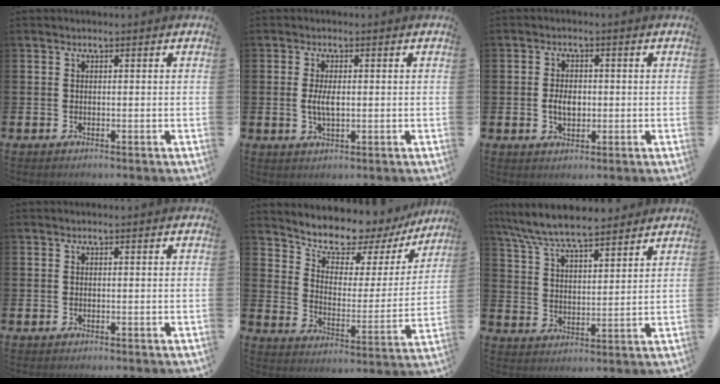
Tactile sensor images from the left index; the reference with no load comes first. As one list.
[{"total": 3.1, "force": [0.0, 1.3, 2.8], "torque": [-0.048, 0.000, -0.005]}, {"total": 3.2, "force": [-0.3, 2.1, 2.4], "torque": [-0.031, 0.001, -0.011]}, {"total": 0.0}, {"total": 8.6, "force": [7.7, 2.9, 2.4], "torque": [-0.088, -0.056, 0.131]}, {"total": 7.8, "force": [7.3, 1.0, 2.4], "torque": [-0.079, -0.037, 0.132]}]